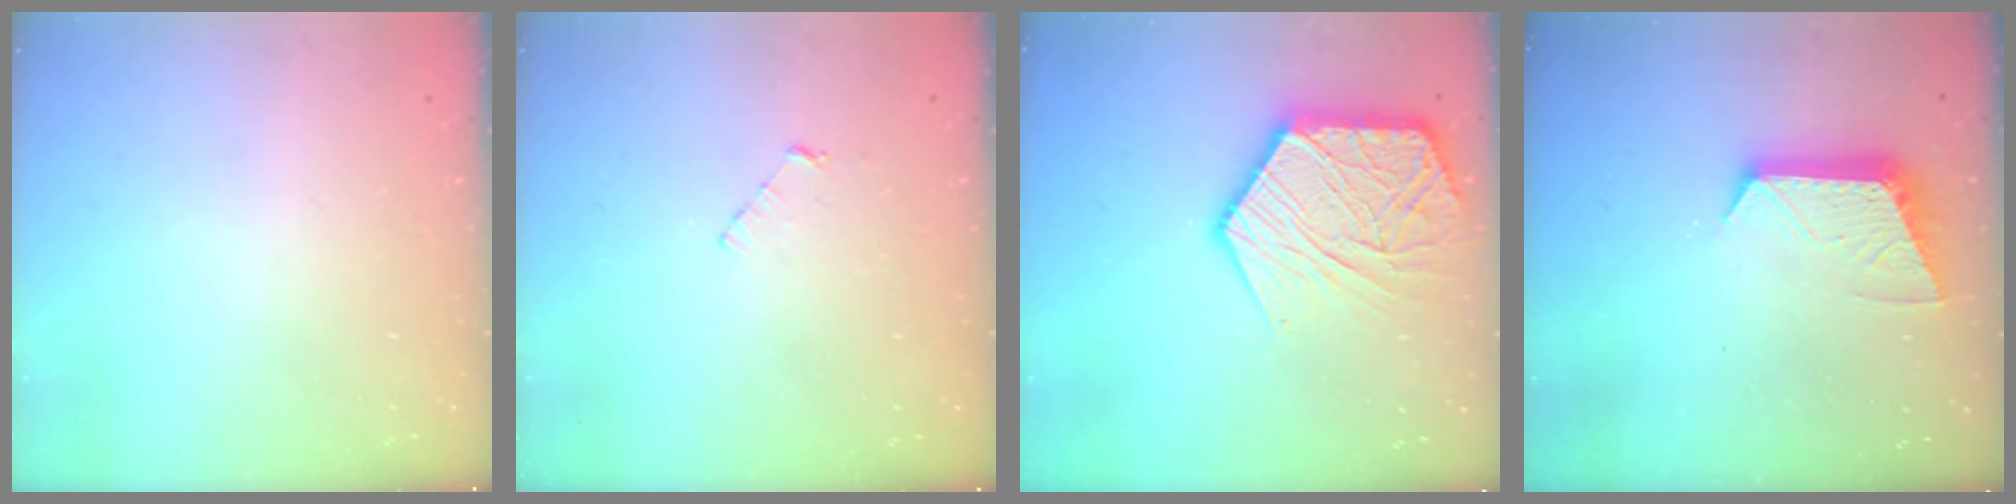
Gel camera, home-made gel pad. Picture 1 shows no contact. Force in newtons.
{"total": 3.5, "press": 3.5, "slide": 0.3}
{"total": 18.3, "press": 18.2, "slide": 0.9}
{"total": 10.2, "press": 10.1, "slide": 0.5}